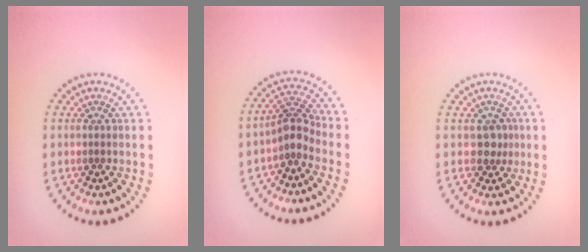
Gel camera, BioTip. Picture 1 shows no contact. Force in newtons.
{"total": 2.5, "press": 1.9, "slide": 1.7}
{"total": 1.8, "press": 1.5, "slide": 1.1}